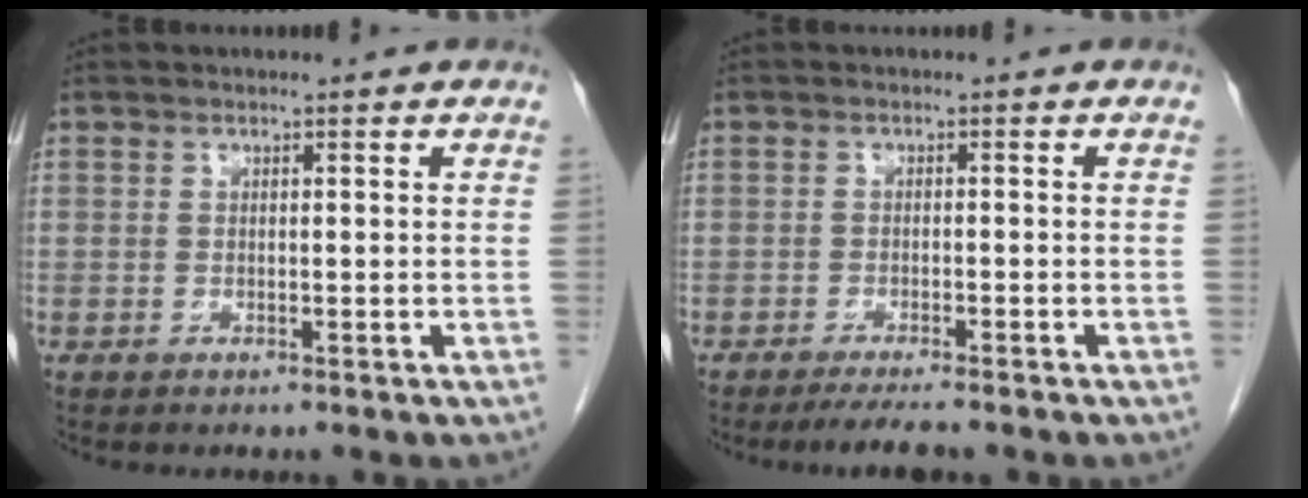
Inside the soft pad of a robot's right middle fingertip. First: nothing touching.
{"total": 3.9, "force": [-3.3, 0.1, 2.1], "torque": [-0.037, -0.009, -0.052]}